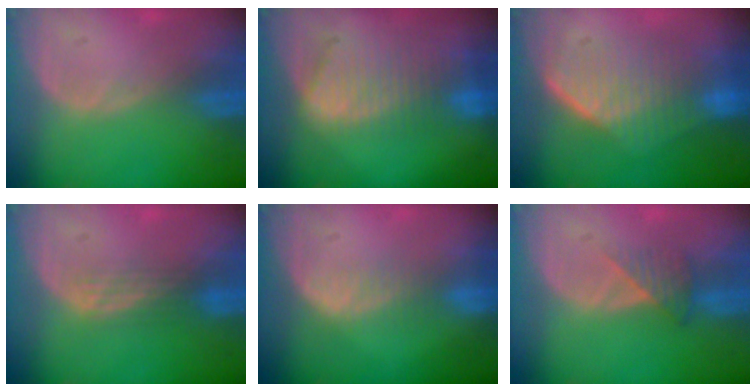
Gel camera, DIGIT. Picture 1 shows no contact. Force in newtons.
{"total": 9.5, "press": 8.2, "slide": 4.6}
{"total": 7.8, "press": 7.7, "slide": 0.6}
{"total": 3.0, "press": 2.6, "slide": 1.4}
{"total": 2.7, "press": 2.3, "slide": 1.5}
{"total": 3.4, "press": 3.1, "slide": 1.4}